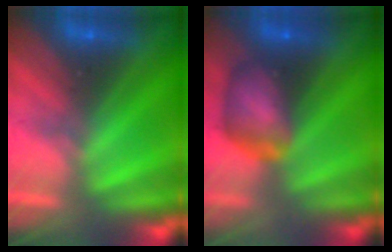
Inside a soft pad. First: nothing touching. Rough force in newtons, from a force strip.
{"total": 5.5}